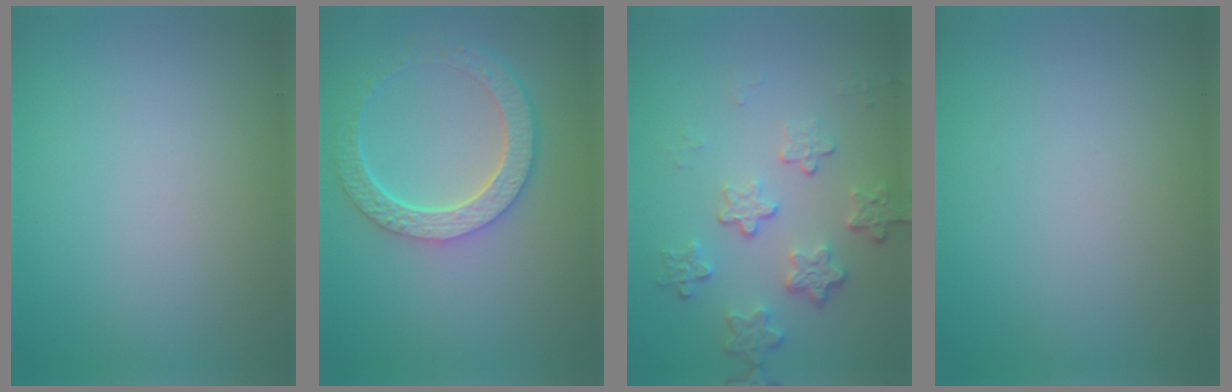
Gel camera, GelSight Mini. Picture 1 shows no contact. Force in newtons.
{"total": 5.6, "press": 4.4, "slide": 3.6}
{"total": 4.1, "press": 3.0, "slide": 2.8}
{"total": 0.0}